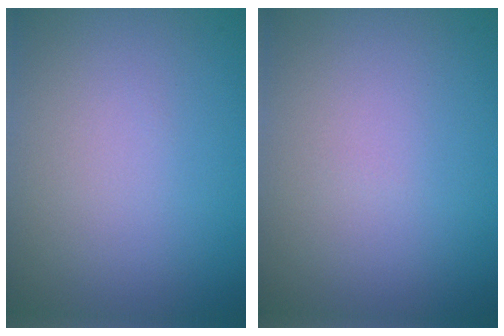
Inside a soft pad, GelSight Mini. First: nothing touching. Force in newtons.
{"total": 0.0}